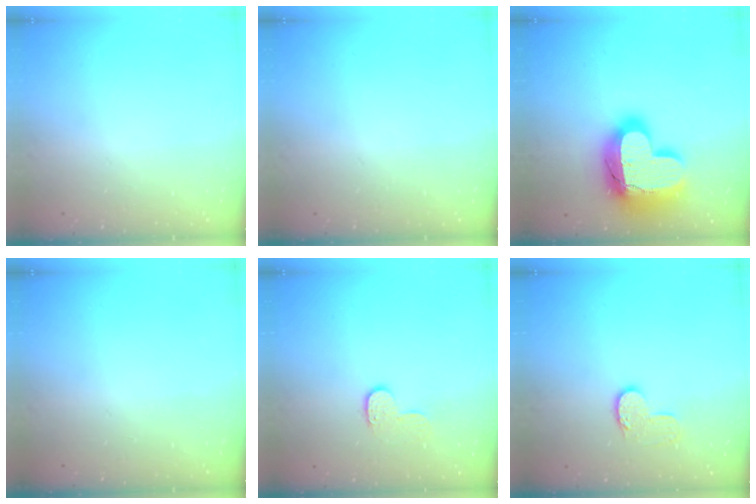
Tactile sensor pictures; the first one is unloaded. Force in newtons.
{"total": 0.0}
{"total": 22.3, "press": 22.3, "slide": 1.5}
{"total": 0.0}
{"total": 6.1, "press": 6.1, "slide": 0.2}
{"total": 7.4, "press": 7.4, "slide": 0.2}